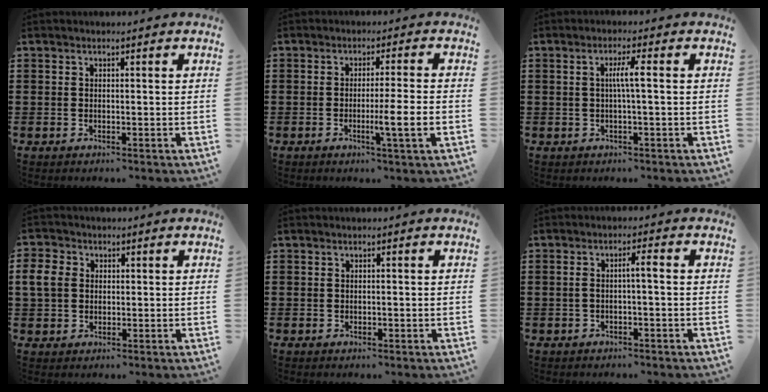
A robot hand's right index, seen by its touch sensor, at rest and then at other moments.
{"total": 5.4, "force": [-1.6, -0.4, 5.1], "torque": [-0.083, -0.014, -0.028]}
{"total": 3.1, "force": [0.1, -0.1, 3.1], "torque": [-0.057, -0.002, -0.003]}
{"total": 4.1, "force": [0.5, 3.5, 2.0], "torque": [-0.066, 0.007, 0.003]}
{"total": 0.0}
{"total": 2.3, "force": [-0.3, 0.1, 2.3], "torque": [-0.045, 0.002, -0.008]}